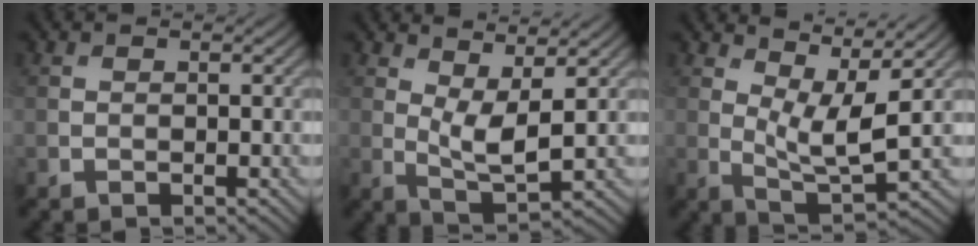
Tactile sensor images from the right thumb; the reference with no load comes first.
{"total": 4.9, "force": [2.2, 1.6, 4.1], "torque": [-0.088, -0.004, 0.042]}
{"total": 6.8, "force": [3.6, 2.0, 5.4], "torque": [-0.110, -0.007, 0.068]}